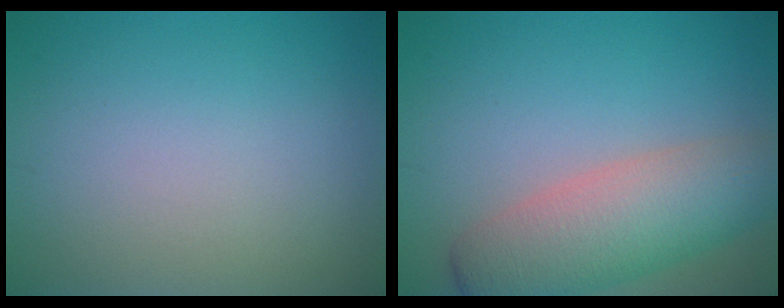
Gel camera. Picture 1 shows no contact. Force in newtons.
{"total": 7.0, "press": 7.0, "slide": 0.3}